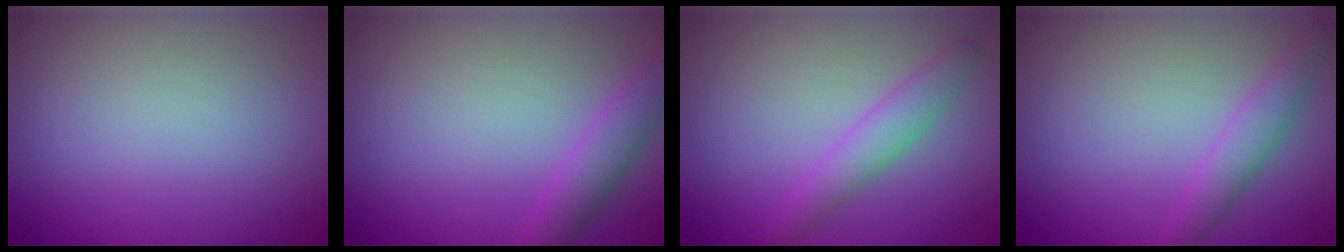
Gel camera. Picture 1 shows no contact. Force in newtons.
{"total": 2.6, "press": 2.6, "slide": 0.1}
{"total": 2.5, "press": 2.5, "slide": 0.1}
{"total": 2.3, "press": 2.3, "slide": 0.1}